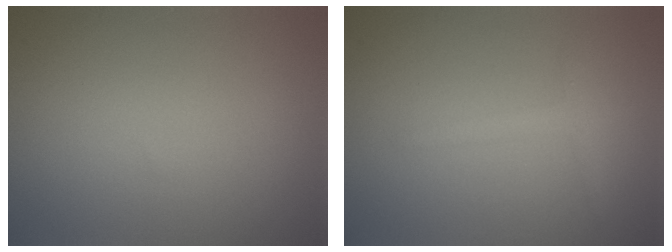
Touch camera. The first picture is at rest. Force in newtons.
{"total": 1.6, "press": 1.6, "slide": 0.1}